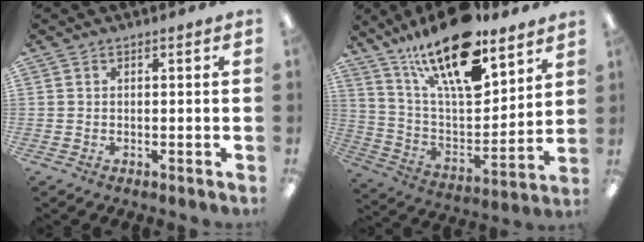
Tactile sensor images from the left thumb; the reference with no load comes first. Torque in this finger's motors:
{"motor_torque": [0.79, 0.83, 1.66, -1.11, 0.42]}